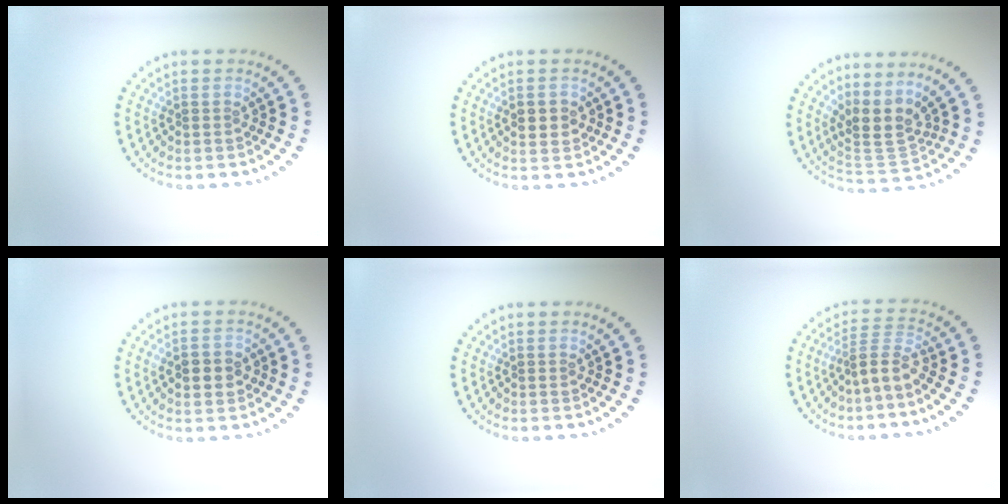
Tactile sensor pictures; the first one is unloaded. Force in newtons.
{"total": 1.7, "press": 1.7, "slide": 0.2}
{"total": 3.5, "press": 2.4, "slide": 2.5}
{"total": 2.2, "press": 2.2, "slide": 0.1}
{"total": 0.0}
{"total": 2.8, "press": 2.0, "slide": 2.0}